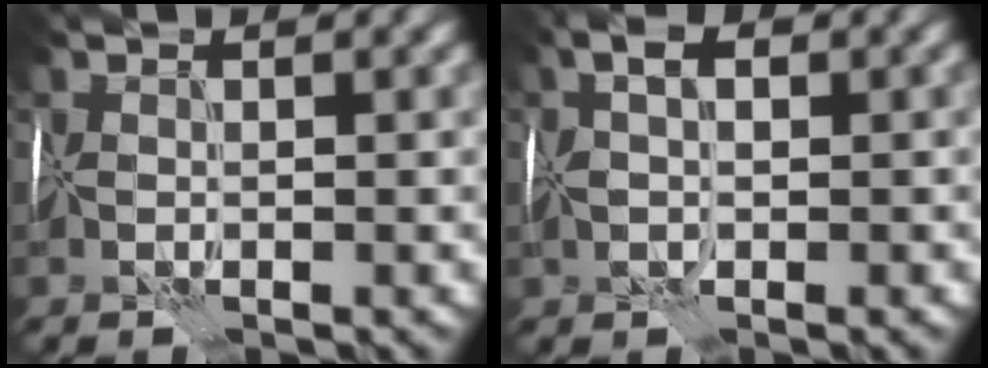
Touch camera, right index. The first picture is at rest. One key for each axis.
{"total": 2.7, "fx": 0.3, "fy": 1.5, "fz": 2.2, "tx": -0.035, "ty": 0.005, "tz": -0.001}